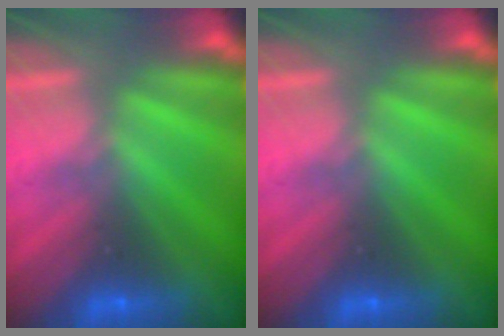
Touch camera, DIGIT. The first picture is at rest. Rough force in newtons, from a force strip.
{"total": 0.0}